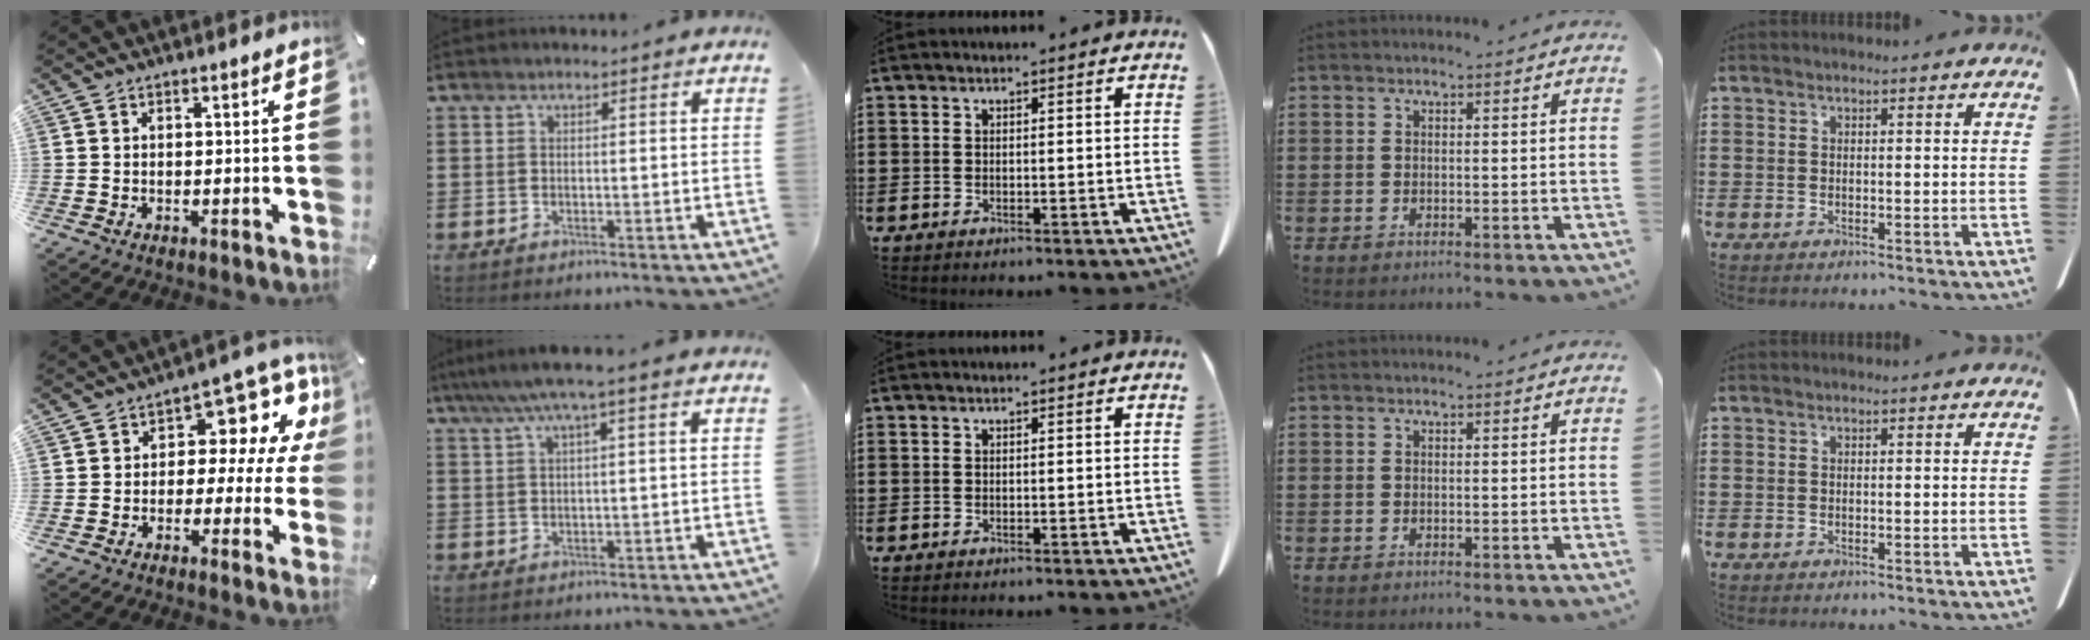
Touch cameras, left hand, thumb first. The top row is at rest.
{"thumb": {"total": 11.3, "force": [4.5, 6.7, 7.9], "torque": [-0.096, -0.041, 0.075]}, "index": {"total": 3.8, "force": [2.0, -0.2, 3.3], "torque": [-0.067, 0.002, 0.033]}}